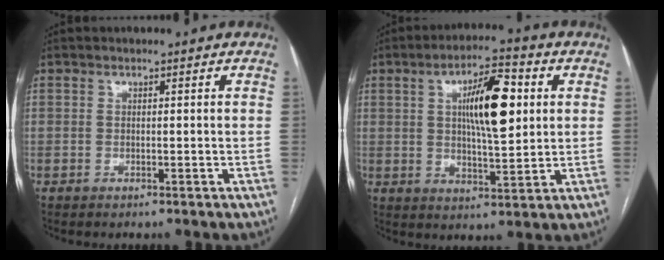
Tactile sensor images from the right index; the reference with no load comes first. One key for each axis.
{"total": 11.4, "fx": 2.6, "fy": 2.8, "fz": 10.7, "tx": -0.182, "ty": 0.010, "tz": 0.042}